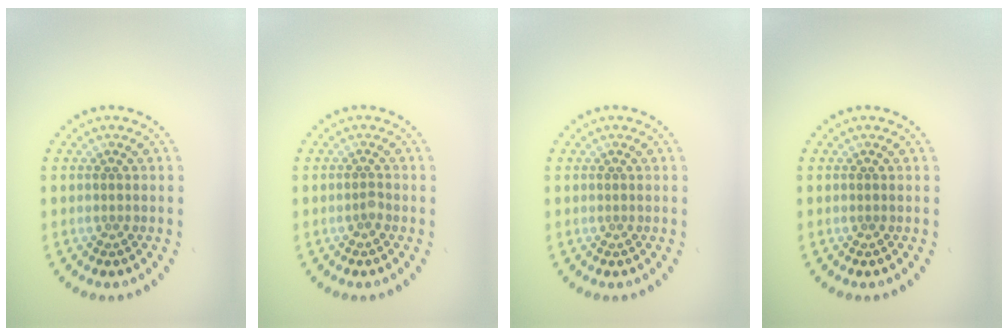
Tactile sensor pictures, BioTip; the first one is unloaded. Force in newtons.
{"total": 0.7, "press": 0.5, "slide": 0.5}
{"total": 0.0}
{"total": 0.0}